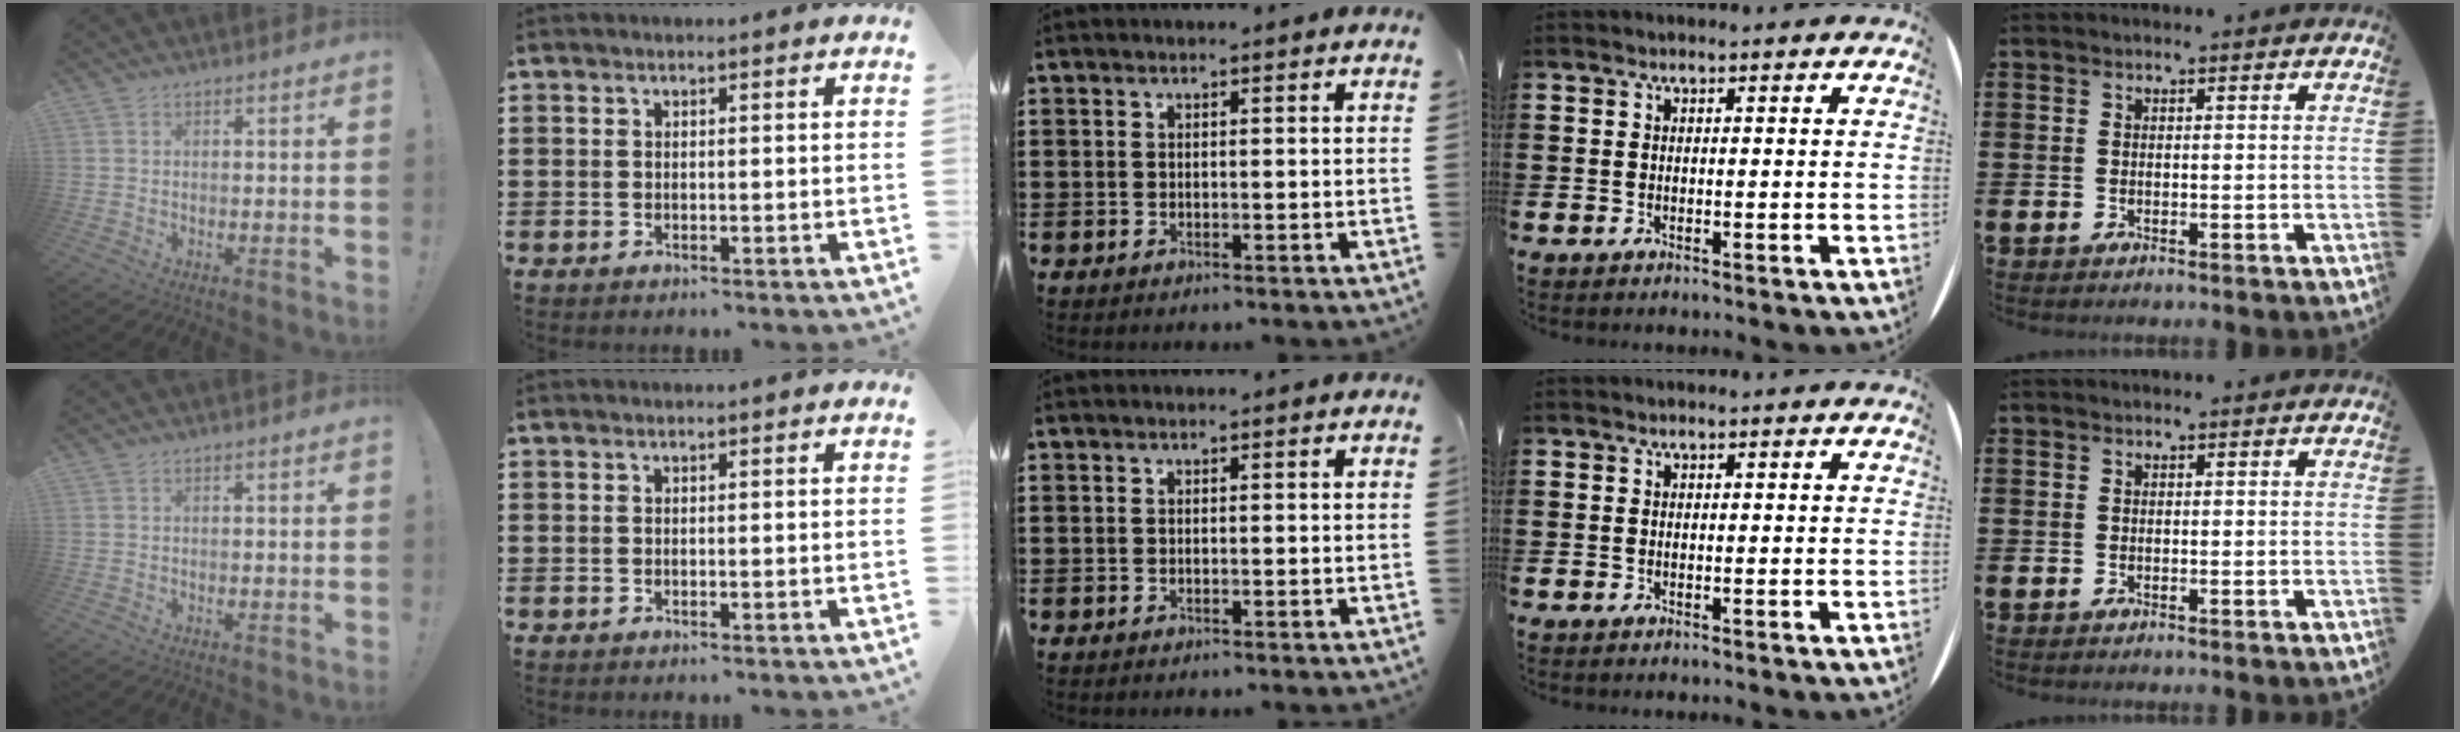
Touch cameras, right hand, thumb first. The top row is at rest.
{}